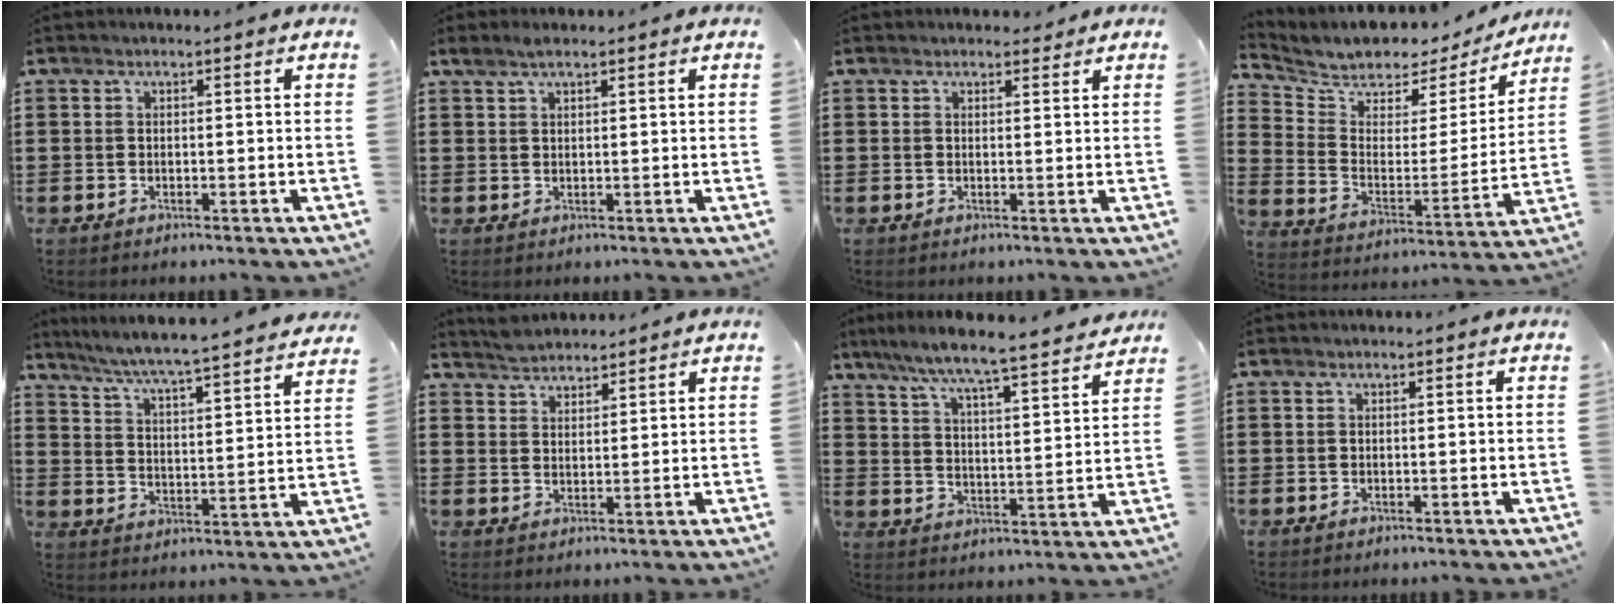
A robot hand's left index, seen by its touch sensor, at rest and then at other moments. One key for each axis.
{"total": 1.6, "fx": 1.3, "fy": 0.6, "fz": 0.7, "tx": -0.017, "ty": 0.002, "tz": 0.025}
{"total": 1.4, "fx": 1.2, "fy": 0.6, "fz": 0.2, "tx": 0.002, "ty": 0.001, "tz": 0.022}
{"total": 5.2, "fx": 4.9, "fy": 1.8, "fz": 0.4, "tx": -0.045, "ty": -0.040, "tz": 0.079}
{"total": 5.1, "fx": 4.8, "fy": -1.0, "fz": 1.5, "tx": -0.052, "ty": -0.044, "tz": 0.073}
{"total": 3.1, "fx": 2.9, "fy": 1.0, "fz": -0.4, "tx": -0.002, "ty": 0.001, "tz": 0.058}
{"total": 6.3, "fx": 5.8, "fy": -0.5, "fz": 2.4, "tx": -0.072, "ty": -0.042, "tz": 0.094}
{"total": 0.0}